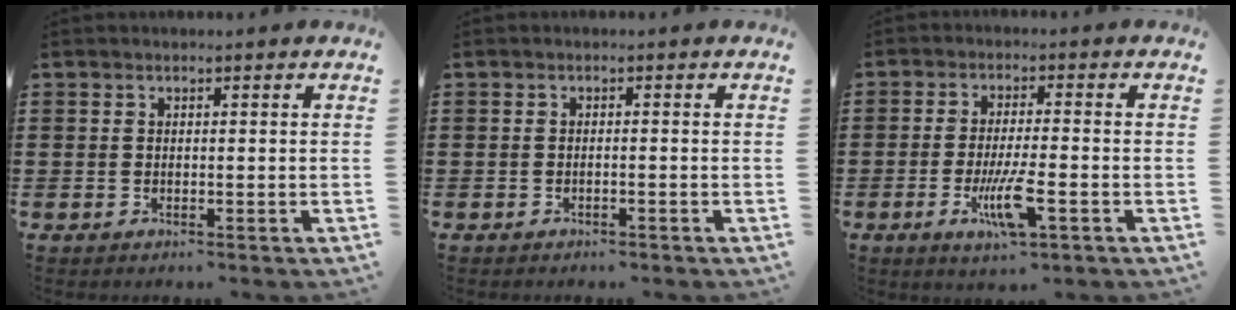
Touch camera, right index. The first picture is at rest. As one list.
[{"total": 0.7, "force": [-0.6, -0.1, 0.4], "torque": [-0.009, -0.006, -0.009]}, {"total": 7.4, "force": [-2.9, 1.4, 6.7], "torque": [-0.132, -0.014, -0.051]}]